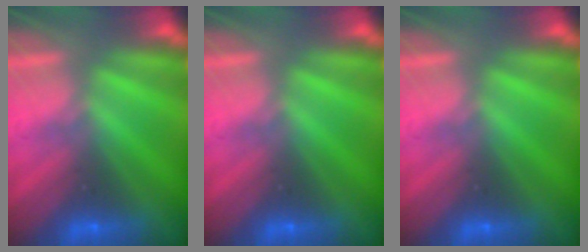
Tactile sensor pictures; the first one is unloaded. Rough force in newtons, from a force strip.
{"total": 0.0}
{"total": 0.0}